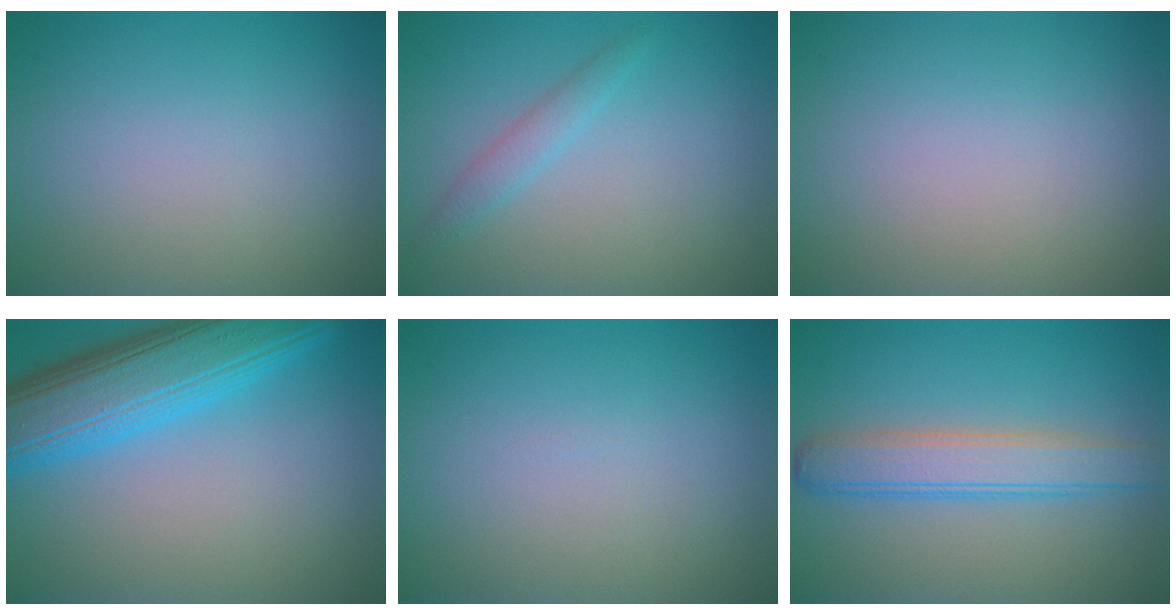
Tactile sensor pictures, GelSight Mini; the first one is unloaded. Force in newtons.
{"total": 1.6, "press": 1.6, "slide": 0.1}
{"total": 0.0}
{"total": 8.7, "press": 8.7, "slide": 0.2}
{"total": 0.0}
{"total": 4.2, "press": 4.2, "slide": 0.1}